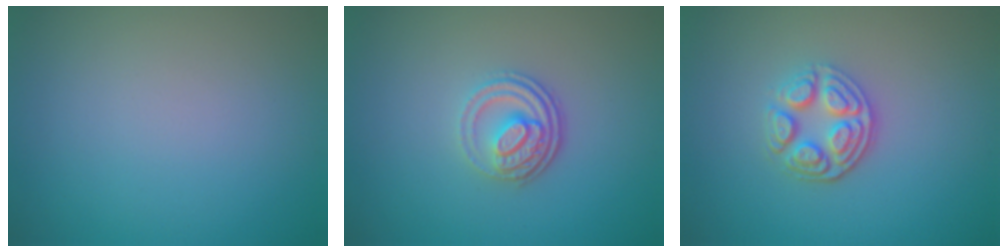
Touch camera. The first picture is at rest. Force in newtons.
{"total": 3.6, "press": 2.7, "slide": 2.3}
{"total": 3.6, "press": 3.1, "slide": 1.9}